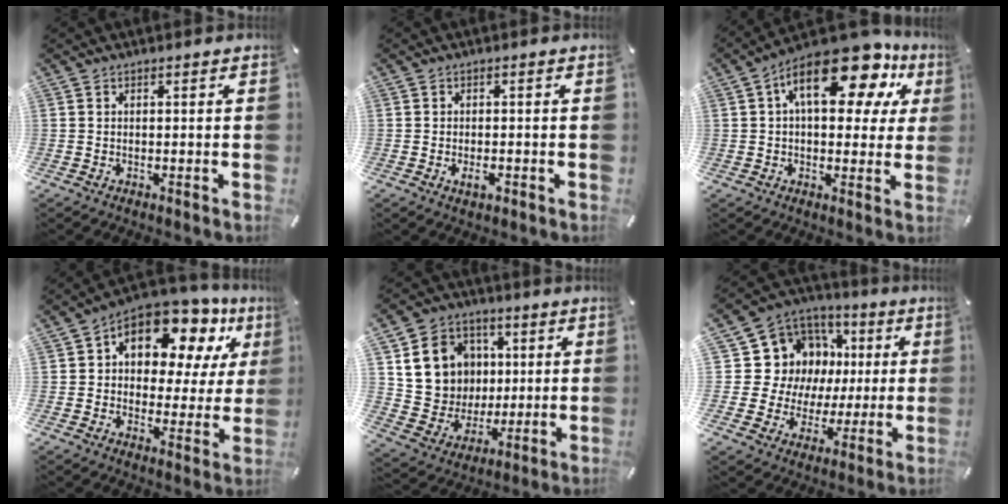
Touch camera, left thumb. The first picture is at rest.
{"total": 2.4, "force": [-0.9, 1.4, 1.8], "torque": [-0.038, 0.000, -0.017]}
{"total": 18.3, "force": [7.8, 8.6, 14.1], "torque": [-0.215, -0.037, 0.129]}
{"total": 12.7, "force": [7.8, 7.9, 6.2], "torque": [-0.098, -0.063, 0.139]}
{"total": 14.9, "force": [4.5, 13.4, 4.7], "torque": [-0.080, -0.009, 0.099]}
{"total": 13.9, "force": [2.3, 13.3, 3.5], "torque": [-0.063, -0.033, 0.071]}